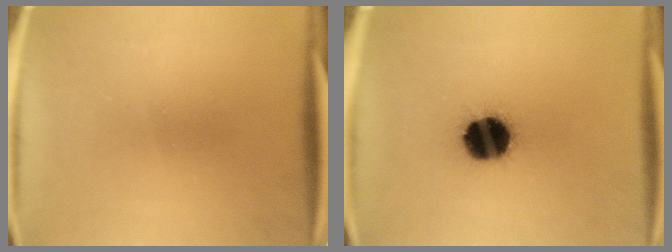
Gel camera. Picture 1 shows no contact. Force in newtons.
{"total": 16.1}